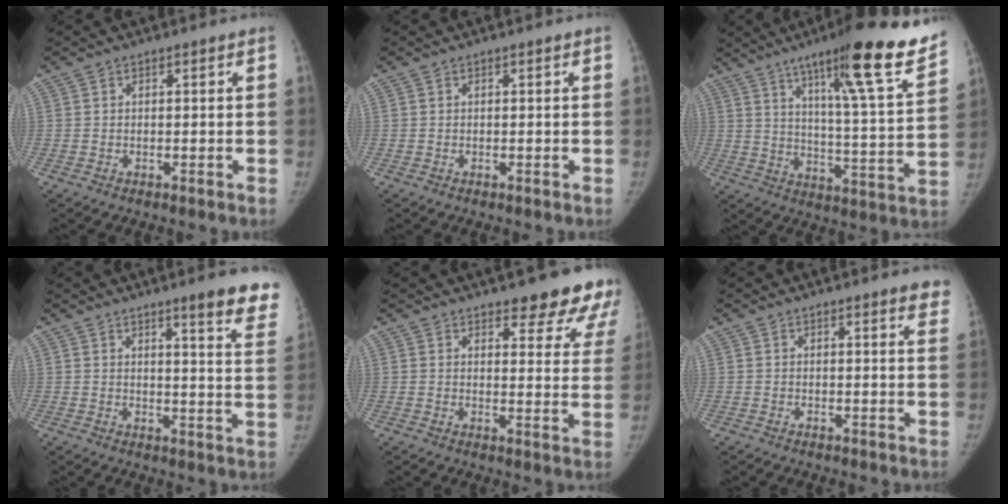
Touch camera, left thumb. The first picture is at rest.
{"total": 0.0}
{"total": 21.9, "force": [14.7, 1.8, 16.2], "torque": [-0.211, -0.065, 0.219]}
{"total": 12.4, "force": [9.1, 1.4, 8.3], "torque": [-0.076, -0.052, 0.099]}
{"total": 13.1, "force": [10.4, 4.1, 6.9], "torque": [-0.035, -0.060, 0.111]}
{"total": 4.7, "force": [3.9, 0.9, 2.5], "torque": [-0.012, -0.015, 0.030]}